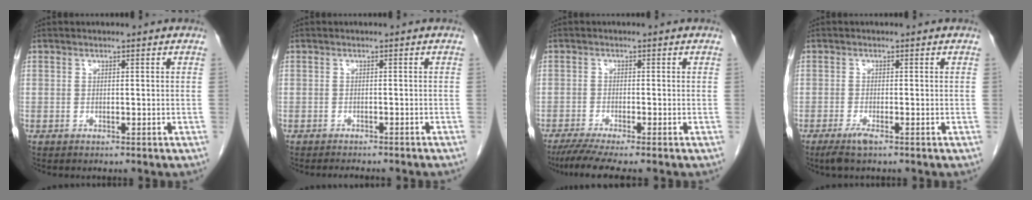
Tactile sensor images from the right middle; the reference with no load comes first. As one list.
[{"total": 5.6, "force": [-5.0, 0.9, 2.5], "torque": [-0.028, -0.004, -0.059]}, {"total": 6.0, "force": [-4.8, -0.5, 3.6], "torque": [-0.059, -0.019, -0.081]}, {"total": 2.5, "force": [-1.6, 0.2, 1.9], "torque": [-0.042, -0.006, -0.031]}]